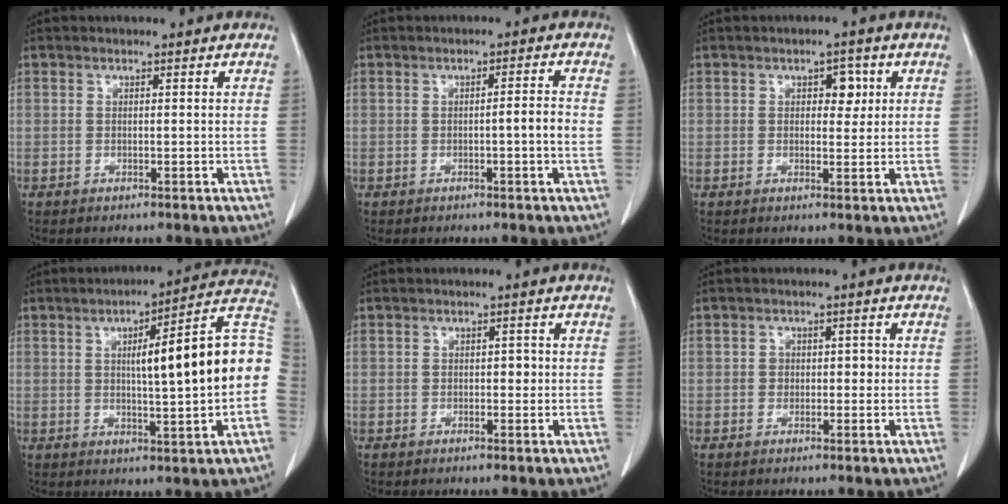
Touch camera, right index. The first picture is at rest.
{"total": 2.7, "force": [-0.6, -0.3, 2.6], "torque": [-0.036, 0.001, -0.011]}
{"total": 3.1, "force": [1.0, 1.8, 2.3], "torque": [-0.026, 0.006, 0.014]}
{"total": 16.8, "force": [0.6, 1.5, 16.7], "torque": [-0.214, 0.035, 0.006]}
{"total": 1.2, "force": [-0.2, 0.8, 0.9], "torque": [-0.005, 0.003, -0.005]}
{"total": 1.9, "force": [-0.1, 1.5, 1.1], "torque": [-0.009, 0.007, -0.004]}